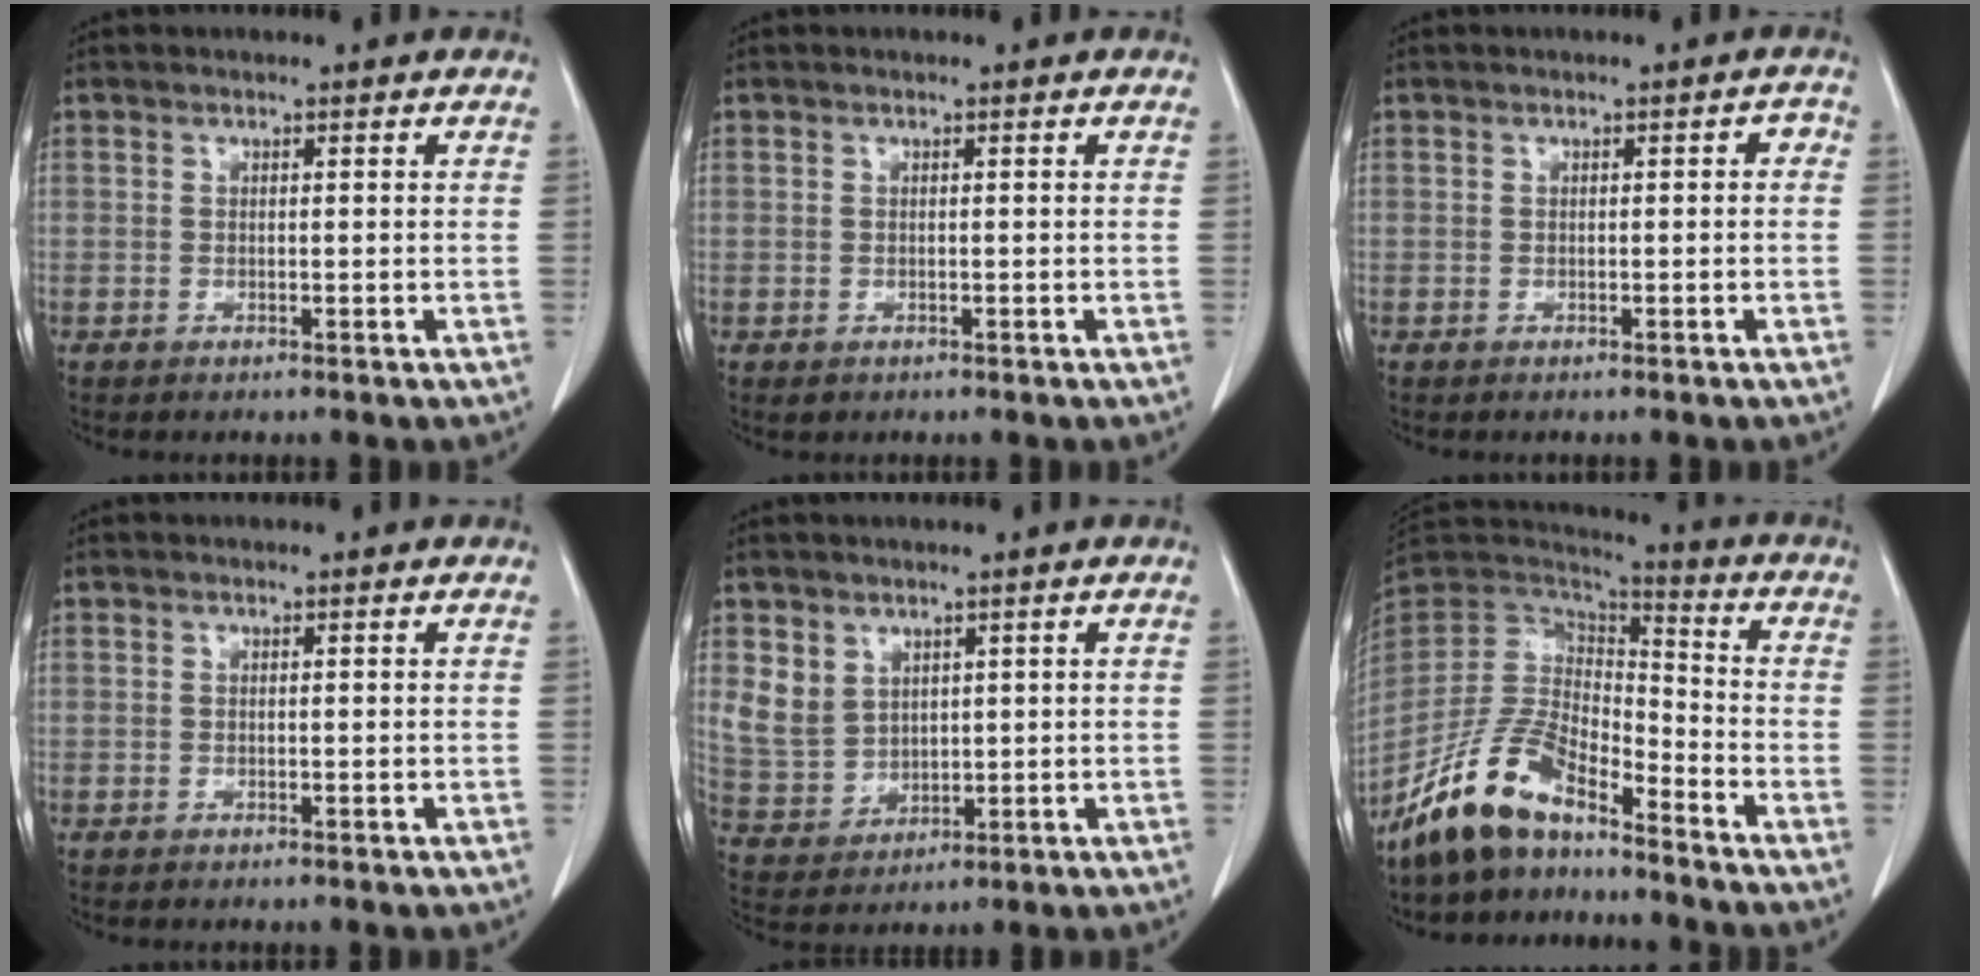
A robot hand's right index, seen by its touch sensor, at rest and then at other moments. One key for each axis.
{"total": 0.9, "fx": -0.4, "fy": 0.7, "fz": 0.3, "tx": 0.000, "ty": 0.002, "tz": -0.005}
{"total": 1.6, "fx": -0.2, "fy": 0.7, "fz": 1.4, "tx": -0.012, "ty": 0.014, "tz": -0.005}
{"total": 0.0}
{"total": 6.0, "fx": 2.6, "fy": 5.0, "fz": 2.1, "tx": -0.052, "ty": 0.010, "tz": 0.068}
{"total": 12.9, "fx": -10.1, "fy": 4.3, "fz": 6.9, "tx": -0.141, "ty": 0.015, "tz": -0.198}